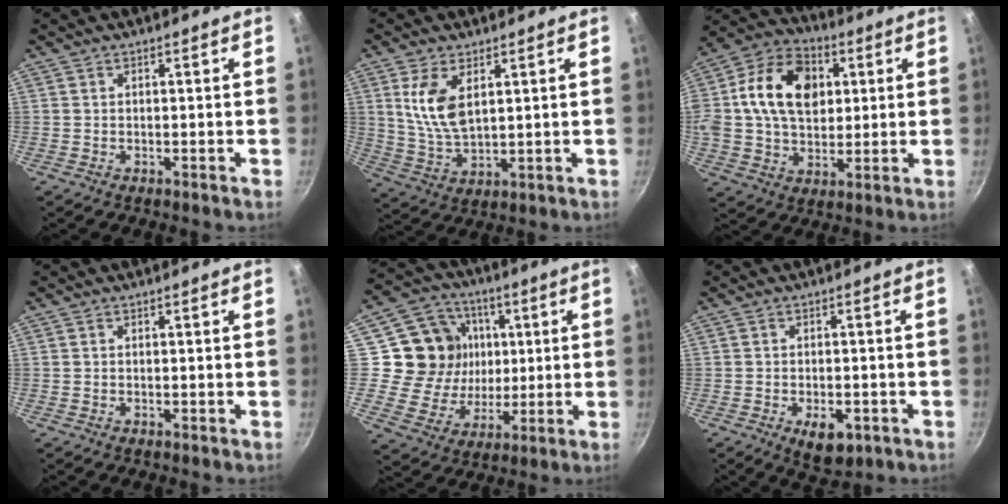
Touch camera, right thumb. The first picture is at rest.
{"total": 9.4, "force": [3.2, 4.8, 7.4], "torque": [-0.141, -0.024, 0.072]}
{"total": 19.0, "force": [3.8, 13.6, 12.7], "torque": [-0.197, 0.019, 0.053]}
{"total": 0.0}
{"total": 16.6, "force": [3.1, 14.9, 6.8], "torque": [-0.095, 0.004, 0.056]}
{"total": 6.6, "force": [-2.6, 3.6, 4.9], "torque": [-0.054, 0.007, -0.026]}